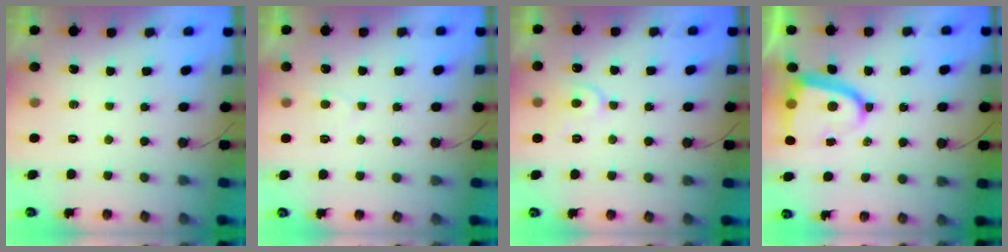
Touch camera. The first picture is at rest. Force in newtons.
{"total": 4.1, "press": 4.1, "slide": 0.2}
{"total": 6.9, "press": 6.8, "slide": 0.7}
{"total": 12.3, "press": 12.2, "slide": 1.4}